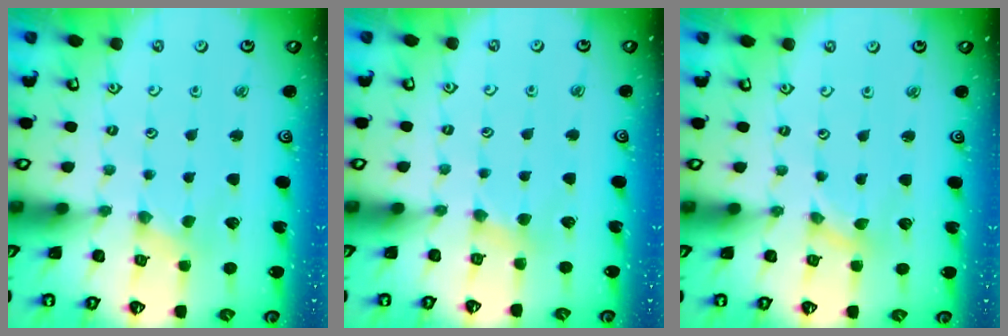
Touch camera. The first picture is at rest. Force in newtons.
{"total": 3.2, "press": 3.2, "slide": 0.5}
{"total": 0.0}